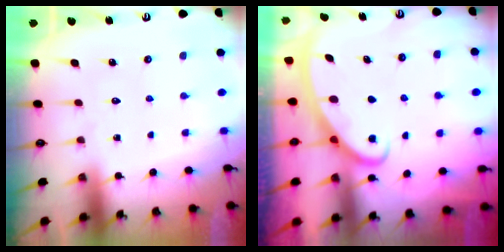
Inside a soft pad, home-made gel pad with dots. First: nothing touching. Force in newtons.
{"total": 3.0, "press": 3.0, "slide": 0.4}